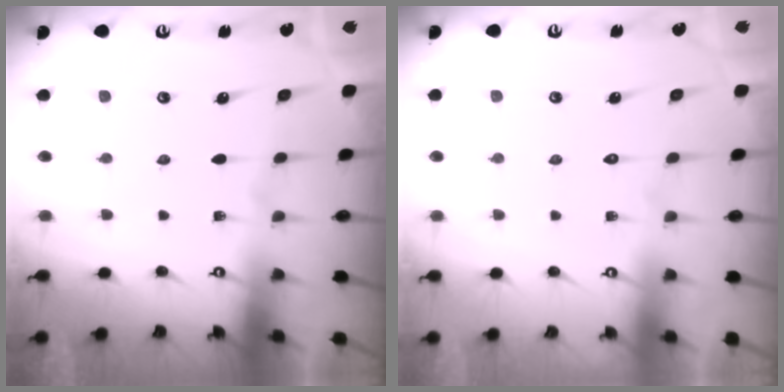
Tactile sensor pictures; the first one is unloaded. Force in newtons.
{"total": 1.6, "press": 1.6, "slide": 0.1}